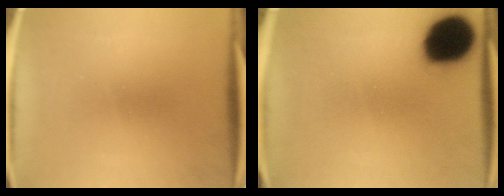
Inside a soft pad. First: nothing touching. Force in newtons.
{"total": 19.1}